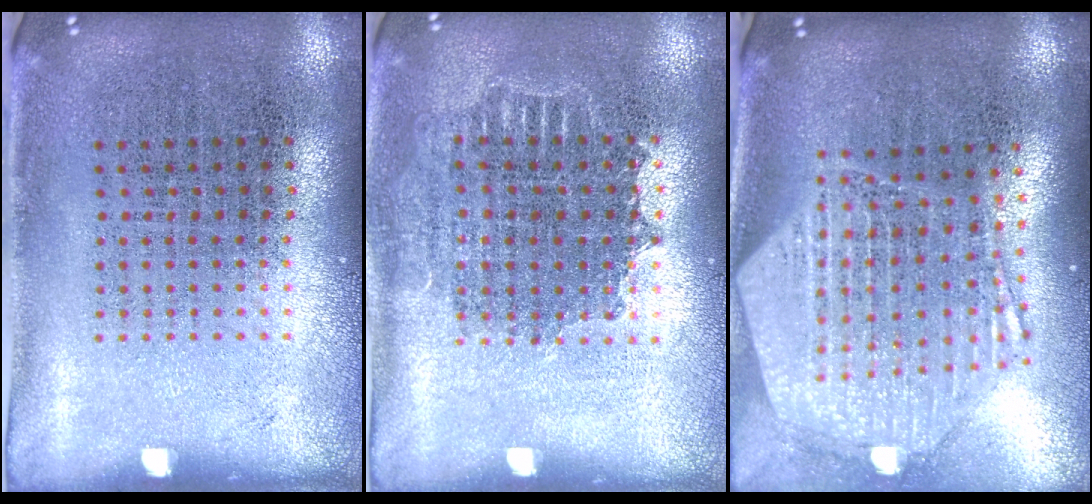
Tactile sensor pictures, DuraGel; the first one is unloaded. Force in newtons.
{"total": 1.2, "press": 1.1, "slide": 0.5}
{"total": 2.8, "press": 2.3, "slide": 1.7}